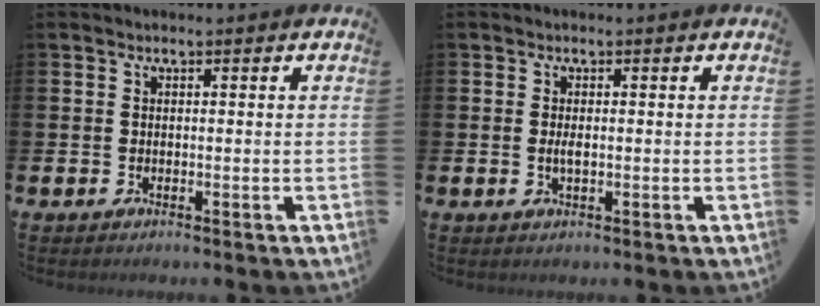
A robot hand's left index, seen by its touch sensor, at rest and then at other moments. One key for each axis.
{"total": 1.4, "fx": 0.0, "fy": 0.5, "fz": 1.3, "tx": -0.017, "ty": -0.001, "tz": -0.004}